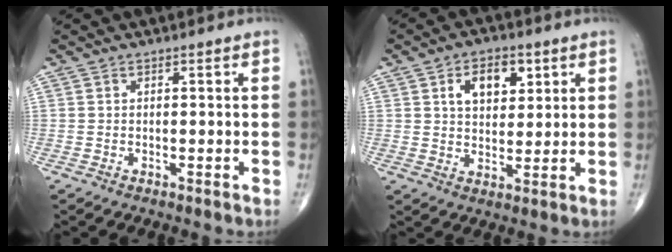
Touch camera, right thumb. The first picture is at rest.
{"total": 8.4, "force": [3.3, 5.2, 5.7], "torque": [-0.061, -0.012, 0.052]}